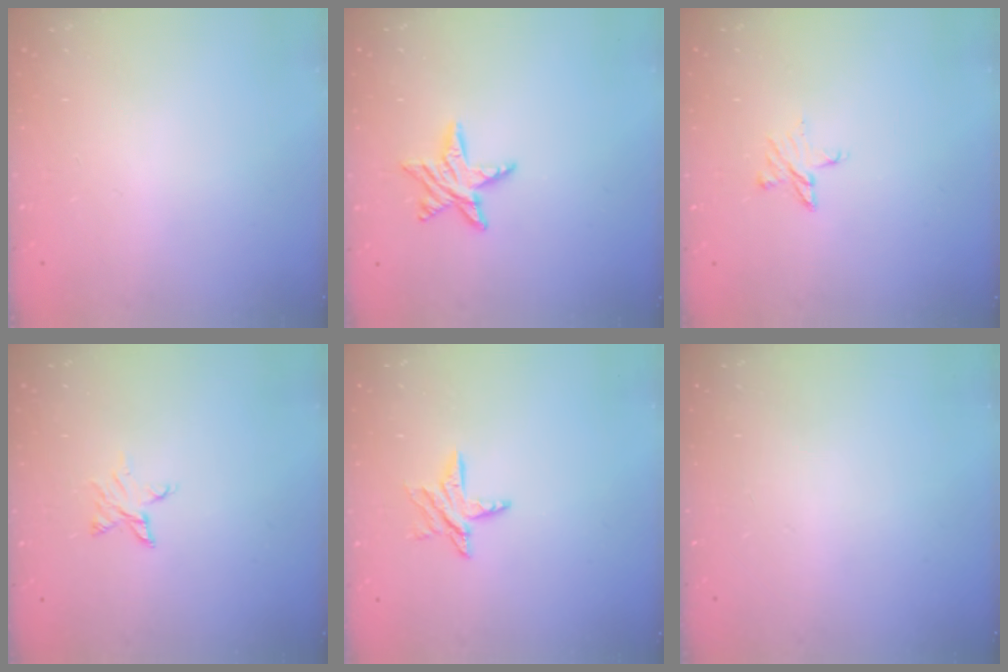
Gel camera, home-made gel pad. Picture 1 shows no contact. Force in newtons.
{"total": 8.5, "press": 8.4, "slide": 0.5}
{"total": 5.8, "press": 5.8, "slide": 0.5}
{"total": 3.8, "press": 3.8, "slide": 0.4}
{"total": 6.3, "press": 6.3, "slide": 0.4}
{"total": 0.0}